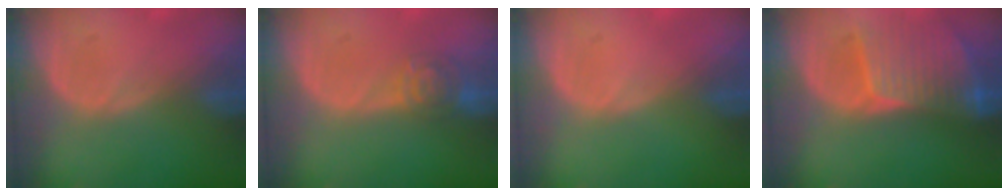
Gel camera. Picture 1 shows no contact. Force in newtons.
{"total": 4.6, "press": 4.3, "slide": 1.7}
{"total": 0.0}
{"total": 8.8, "press": 7.8, "slide": 4.1}